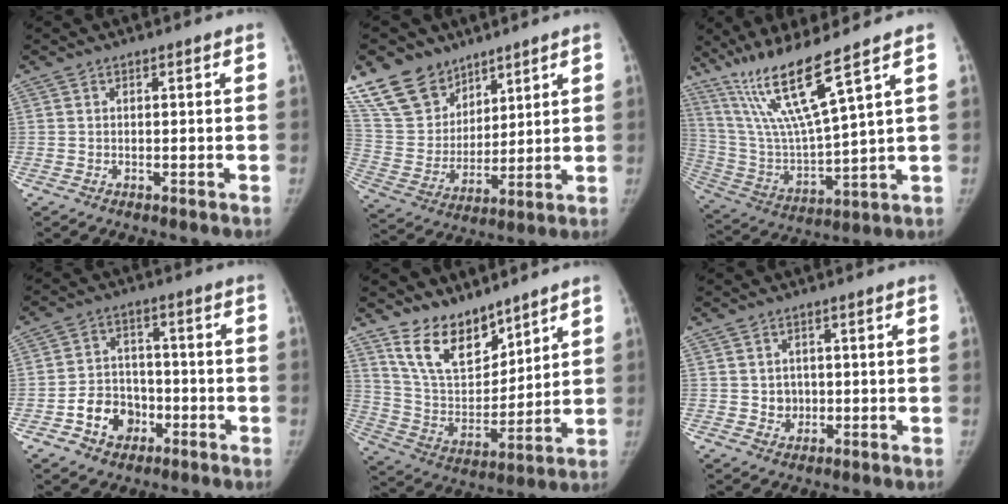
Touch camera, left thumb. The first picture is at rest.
{"total": 16.5, "force": [11.7, 10.6, 4.8], "torque": [-0.064, -0.051, 0.241]}
{"total": 16.4, "force": [10.8, 0.3, 12.3], "torque": [-0.239, -0.059, 0.217]}
{"total": 8.8, "force": [-3.9, 7.1, 3.6], "torque": [-0.029, 0.031, -0.066]}
{"total": 14.0, "force": [10.5, 6.8, 6.3], "torque": [-0.073, -0.070, 0.210]}
{"total": 3.1, "force": [-0.2, 2.9, 1.0], "torque": [0.003, 0.004, -0.001]}